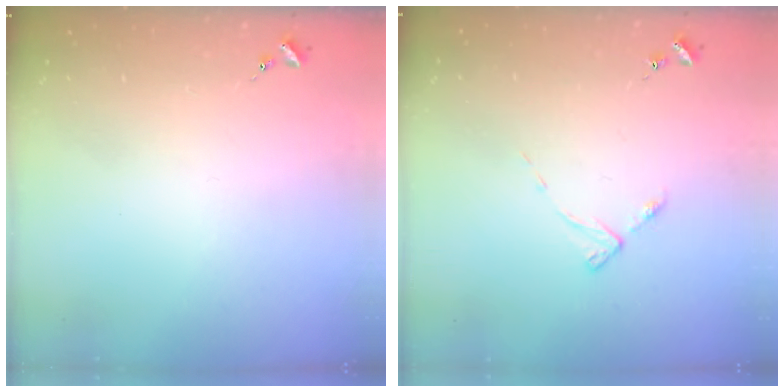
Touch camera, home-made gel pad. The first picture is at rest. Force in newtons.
{"total": 3.1, "press": 3.1, "slide": 0.4}